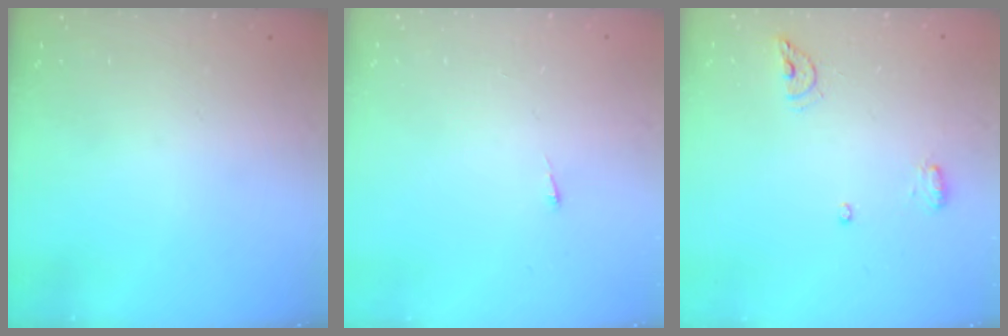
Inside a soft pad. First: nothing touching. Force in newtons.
{"total": 2.6, "press": 2.5, "slide": 0.3}
{"total": 6.8, "press": 6.7, "slide": 1.2}